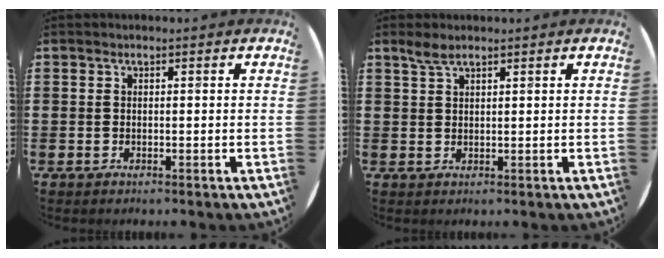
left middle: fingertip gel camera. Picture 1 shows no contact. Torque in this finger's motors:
{"motor_torque": [0.47, -0.38, 0.02, 0.01]}